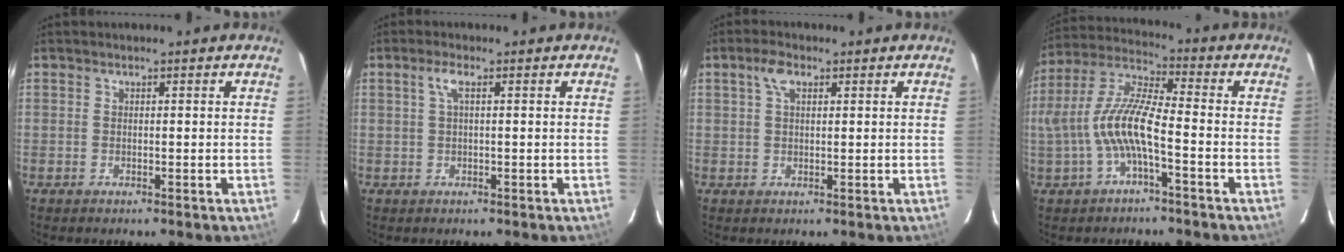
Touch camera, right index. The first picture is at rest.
{"total": 2.1, "force": [0.6, 0.2, 2.0], "torque": [-0.041, 0.006, 0.010]}
{"total": 3.2, "force": [1.5, 1.5, 2.4], "torque": [-0.047, 0.010, 0.026]}
{"total": 11.2, "force": [-2.9, 2.5, 10.5], "torque": [-0.226, 0.012, -0.050]}